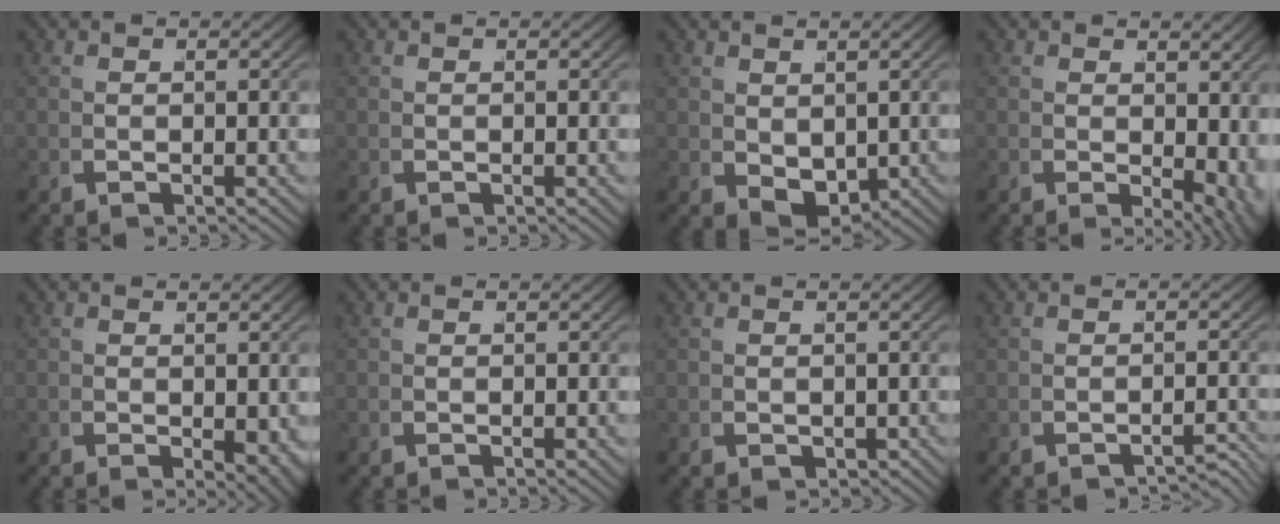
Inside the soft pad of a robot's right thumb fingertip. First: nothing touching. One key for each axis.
{"total": 0.0}
{"total": 3.3, "fx": 0.4, "fy": 2.2, "fz": 2.4, "tx": -0.047, "ty": -0.023, "tz": 0.028}
{"total": 3.8, "fx": 0.3, "fy": 2.0, "fz": 3.3, "tx": -0.041, "ty": -0.021, "tz": 0.016}
{"total": 2.7, "fx": -0.1, "fy": 1.4, "fz": 2.3, "tx": -0.027, "ty": -0.013, "tz": 0.009}
{"total": 0.0}
{"total": 0.9, "fx": 0.0, "fy": 0.9, "fz": 0.4, "tx": -0.009, "ty": -0.006, "tz": 0.008}
{"total": 1.9, "fx": -1.8, "fy": 0.3, "fz": 0.5, "tx": -0.011, "ty": 0.000, "tz": -0.027}